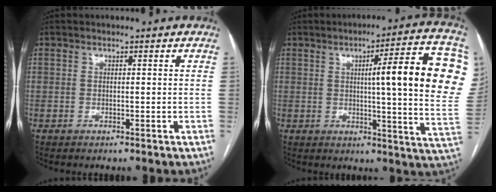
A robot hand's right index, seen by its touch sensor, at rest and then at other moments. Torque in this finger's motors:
{"motor_torque": [1.33, 0.81, 0.53, 0.11]}